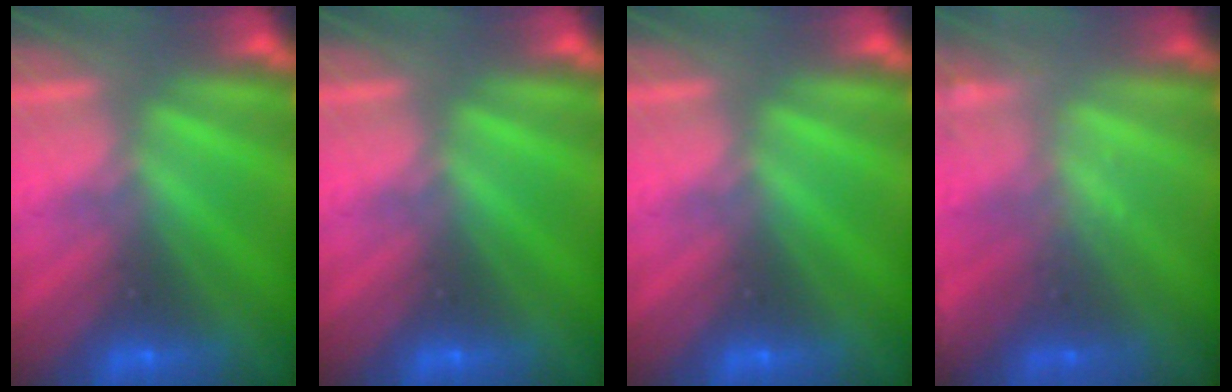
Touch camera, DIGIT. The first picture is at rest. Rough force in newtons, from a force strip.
{"total": 0.0}
{"total": 0.0}
{"total": 1.9}